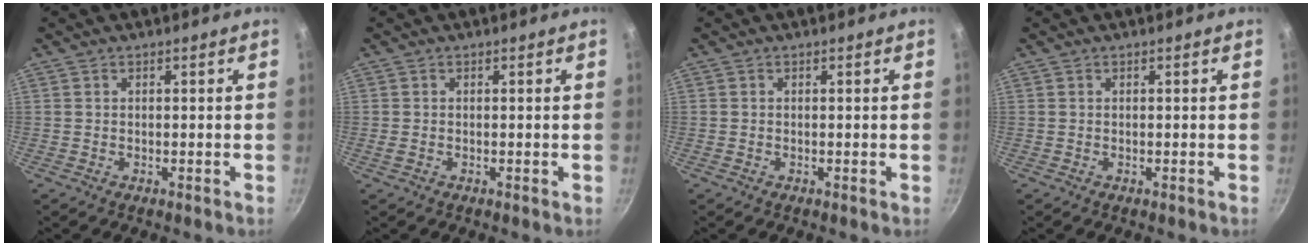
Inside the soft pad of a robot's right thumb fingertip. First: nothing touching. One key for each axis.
{"total": 1.0, "fx": -0.2, "fy": 0.5, "fz": 0.8, "tx": -0.014, "ty": 0.000, "tz": -0.006}
{"total": 0.0}
{"total": 0.0}